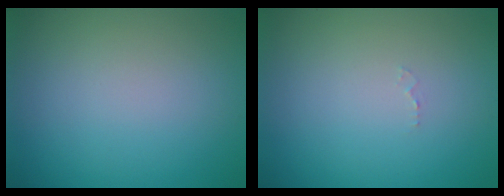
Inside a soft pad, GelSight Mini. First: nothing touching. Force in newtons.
{"total": 0.5, "press": 0.5, "slide": 0.1}